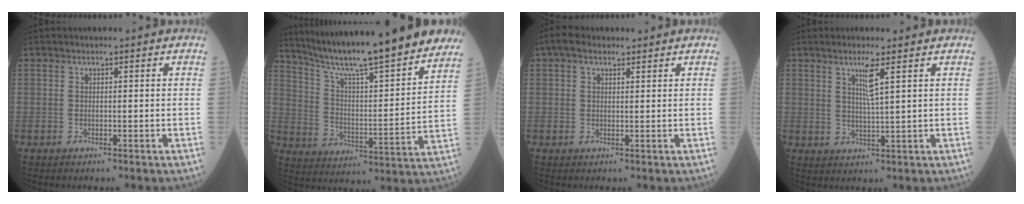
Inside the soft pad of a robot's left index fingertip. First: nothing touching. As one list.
[{"total": 24.3, "force": [20.9, 1.9, 12.2], "torque": [-0.200, -0.024, 0.307]}, {"total": 3.3, "force": [2.1, 1.7, 1.8], "torque": [-0.044, 0.025, 0.040]}, {"total": 3.7, "force": [1.9, -0.3, 3.1], "torque": [-0.064, -0.007, 0.039]}]